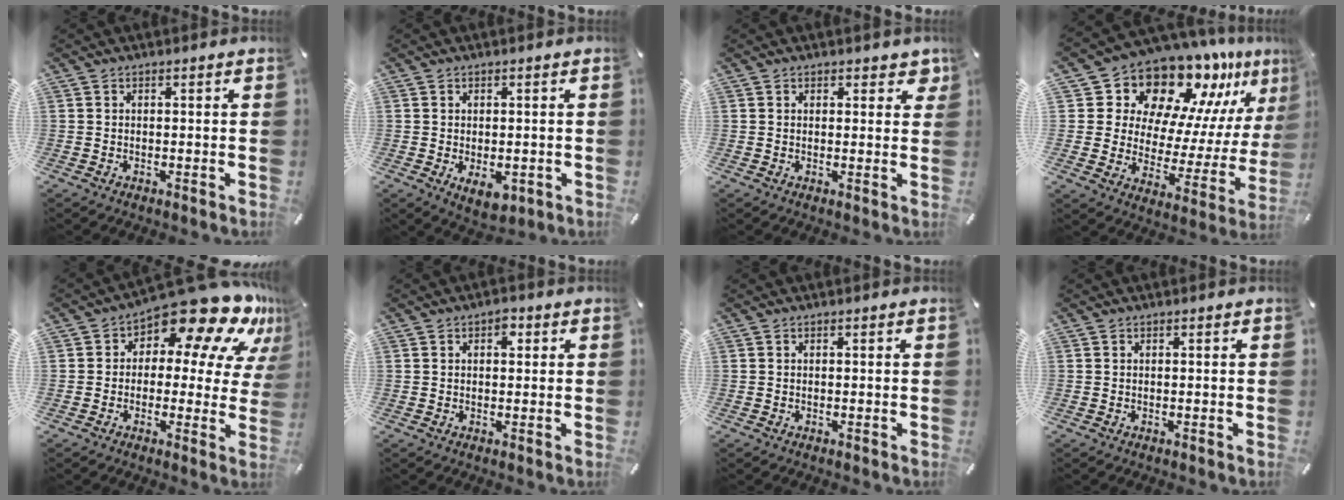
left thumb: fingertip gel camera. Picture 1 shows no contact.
{"total": 4.7, "force": [-1.1, 2.9, 3.5], "torque": [-0.051, -0.005, -0.020]}
{"total": 2.6, "force": [1.6, 1.6, 1.3], "torque": [0.003, -0.006, 0.021]}
{"total": 15.2, "force": [13.1, 7.0, 3.1], "torque": [-0.058, -0.138, 0.222]}
{"total": 16.2, "force": [10.8, 6.5, 10.1], "torque": [-0.144, -0.090, 0.180]}
{"total": 2.5, "force": [0.8, 1.6, 1.7], "torque": [-0.020, 0.000, 0.010]}
{"total": 0.0}
{"total": 0.0}